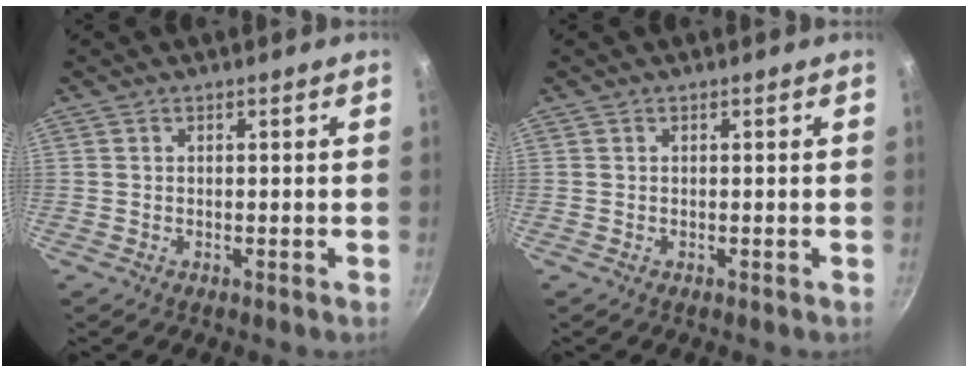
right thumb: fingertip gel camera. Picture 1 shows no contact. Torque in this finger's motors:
{"motor_torque": [-0.06, 0.05, 0.00, 0.00, 0.01]}